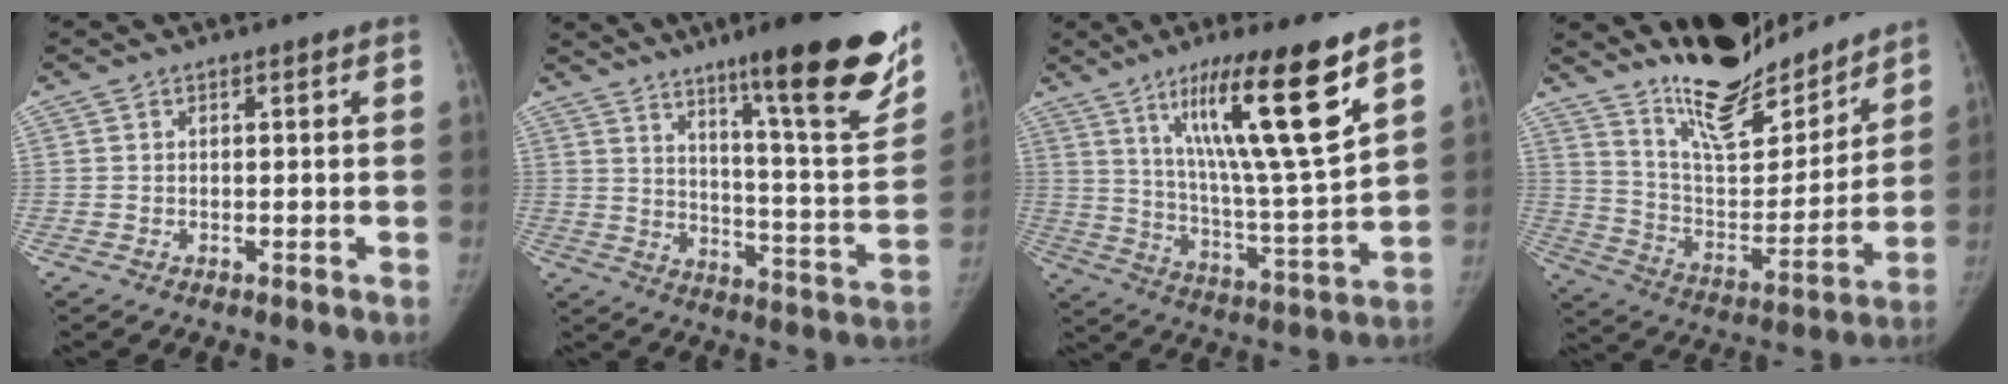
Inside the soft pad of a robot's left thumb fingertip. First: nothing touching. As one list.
[{"total": 24.4, "force": [15.4, 3.1, 18.6], "torque": [-0.238, -0.083, 0.232]}, {"total": 20.6, "force": [11.4, 1.7, 17.1], "torque": [-0.263, -0.058, 0.196]}, {"total": 19.7, "force": [17.1, 5.8, 7.9], "torque": [-0.077, -0.119, 0.291]}]